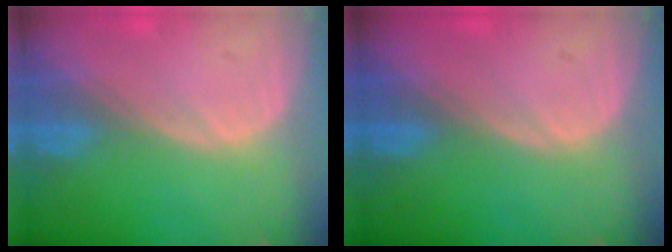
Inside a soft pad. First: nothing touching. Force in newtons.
{"total": 0.0}